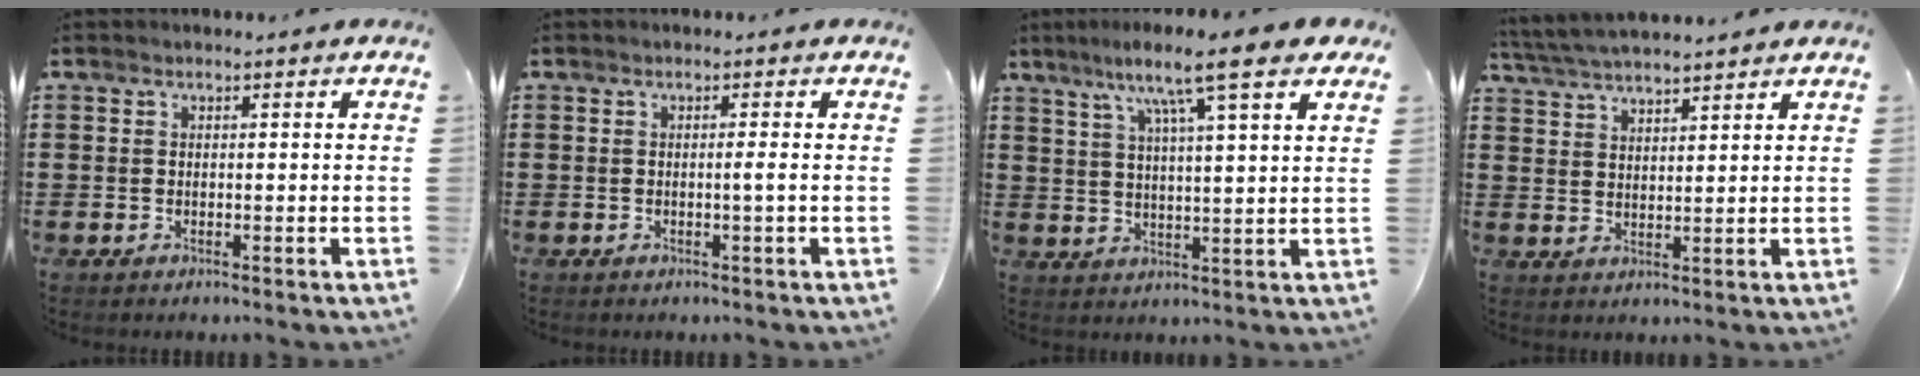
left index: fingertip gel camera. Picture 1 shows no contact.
{"total": 1.4, "force": [-0.2, -0.3, 1.4], "torque": [-0.025, -0.002, -0.006]}
{"total": 9.9, "force": [6.9, 0.8, 7.0], "torque": [-0.142, -0.020, 0.109]}
{"total": 4.2, "force": [4.1, 0.0, 1.0], "torque": [-0.033, -0.012, 0.074]}